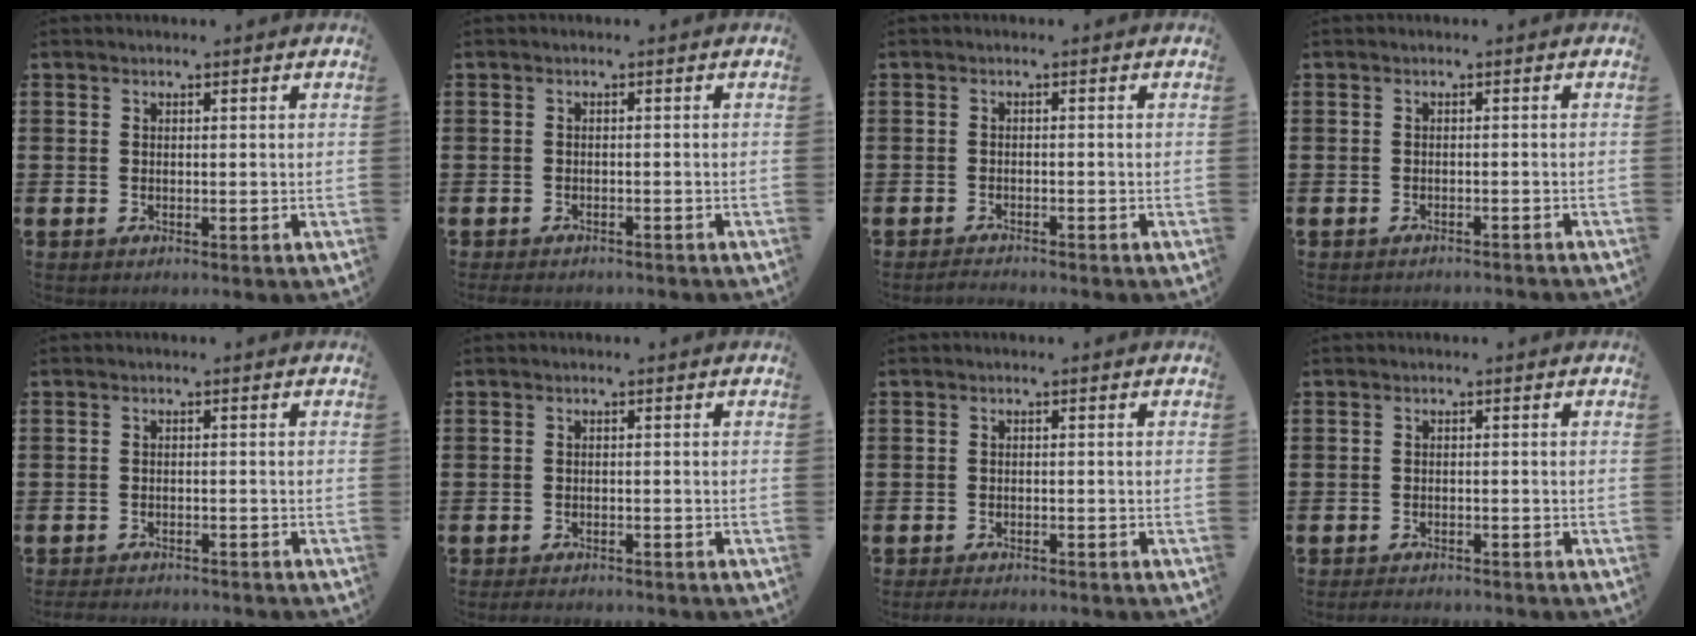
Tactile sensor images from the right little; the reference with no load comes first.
{"total": 0.9, "force": [-0.9, 0.1, 0.1], "torque": [-0.004, -0.001, -0.018]}
{"total": 1.0, "force": [-1.0, 0.0, 0.2], "torque": [-0.005, 0.000, -0.020]}
{"total": 0.9, "force": [-0.8, -0.1, 0.0], "torque": [-0.001, 0.000, -0.018]}
{"total": 1.4, "force": [-1.4, 0.0, 0.1], "torque": [-0.004, 0.002, -0.030]}
{"total": 1.1, "force": [-1.1, 0.1, 0.2], "torque": [-0.007, 0.001, -0.023]}
{"total": 1.2, "force": [-1.2, 0.1, 0.3], "torque": [-0.007, 0.001, -0.024]}
{"total": 1.3, "force": [-1.3, 0.1, 0.1], "torque": [-0.006, 0.001, -0.027]}